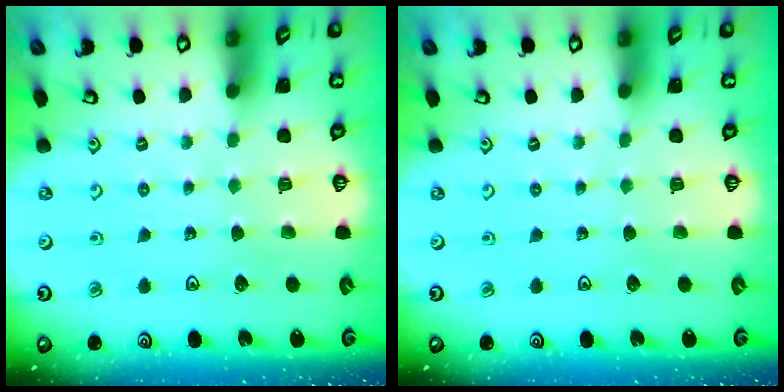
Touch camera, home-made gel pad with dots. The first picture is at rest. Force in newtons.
{"total": 0.0}